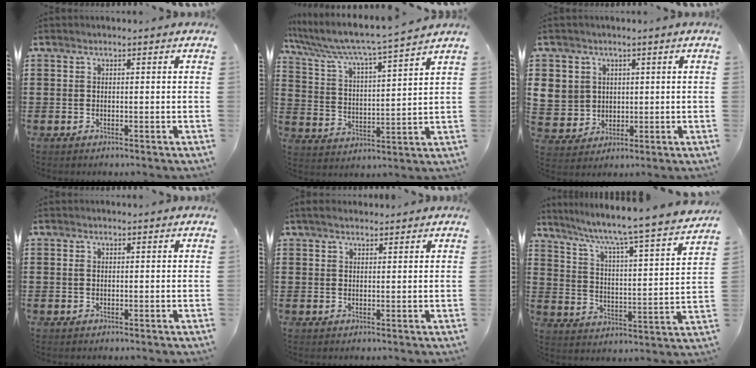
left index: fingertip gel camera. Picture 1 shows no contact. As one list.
[{"total": 6.1, "force": [5.5, -0.3, 2.6], "torque": [-0.078, -0.041, 0.086]}, {"total": 5.1, "force": [1.5, 4.9, 0.3], "torque": [-0.035, 0.010, 0.030]}, {"total": 0.7, "force": [0.1, 0.5, 0.5], "torque": [-0.013, 0.002, 0.002]}, {"total": 1.9, "force": [1.6, 0.6, 0.9], "torque": [-0.021, 0.005, 0.030]}, {"total": 5.6, "force": [4.7, -1.0, 2.8], "torque": [-0.075, -0.055, 0.066]}]